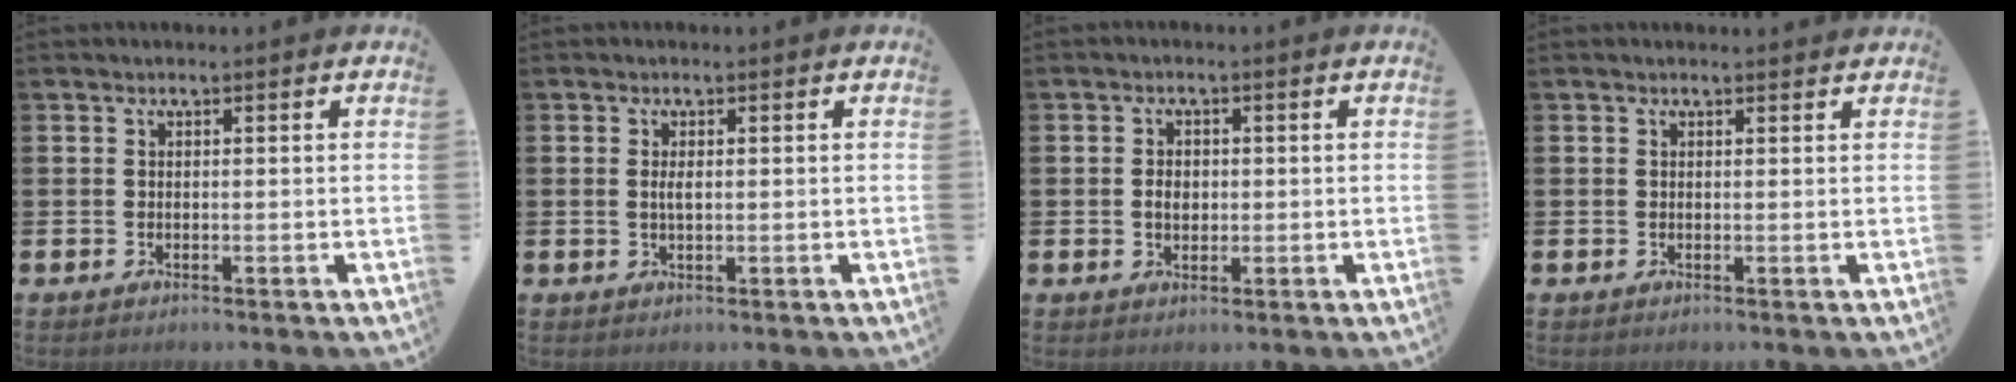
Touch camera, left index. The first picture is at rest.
{"total": 1.5, "force": [0.3, 0.5, 1.4], "torque": [-0.026, 0.003, 0.003]}
{"total": 2.3, "force": [0.0, 1.7, 1.5], "torque": [-0.014, 0.001, -0.005]}
{"total": 0.5, "force": [0.5, 0.1, 0.2], "torque": [0.008, -0.004, 0.006]}